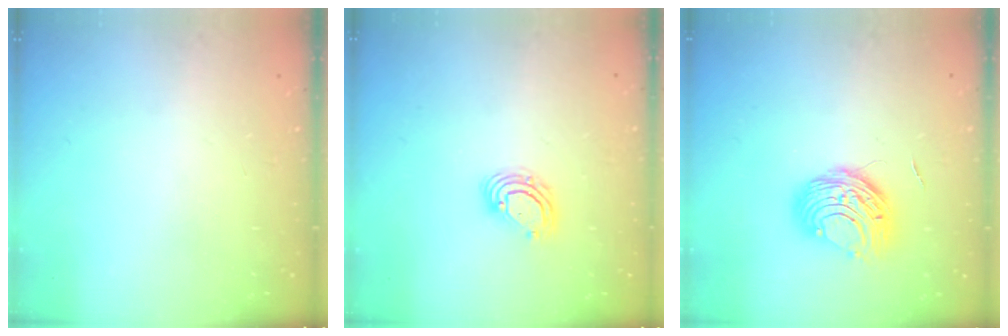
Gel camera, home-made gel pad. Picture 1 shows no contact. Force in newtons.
{"total": 6.4, "press": 6.3, "slide": 1.2}
{"total": 9.1, "press": 9.1, "slide": 0.5}